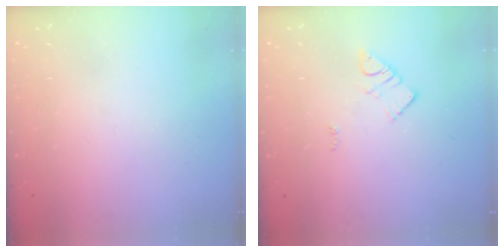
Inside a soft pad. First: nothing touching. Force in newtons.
{"total": 4.3, "press": 4.2, "slide": 0.6}